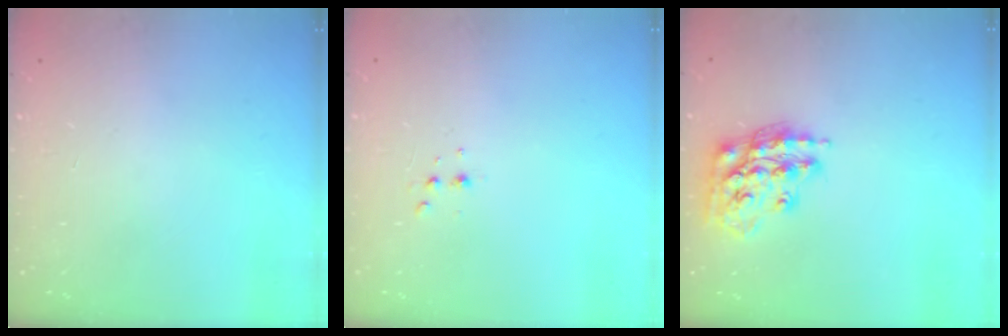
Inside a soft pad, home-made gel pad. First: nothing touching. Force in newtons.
{"total": 3.1, "press": 3.0, "slide": 0.6}
{"total": 16.3, "press": 16.2, "slide": 1.1}